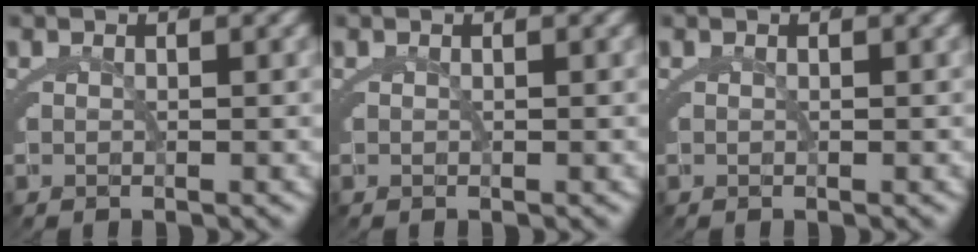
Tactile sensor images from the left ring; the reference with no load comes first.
{"total": 0.0}
{"total": 0.0}